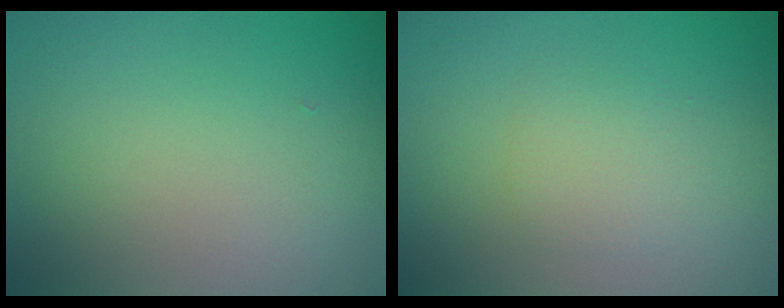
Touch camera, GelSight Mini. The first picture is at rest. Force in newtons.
{"total": 1.9, "press": 1.9, "slide": 0.1}